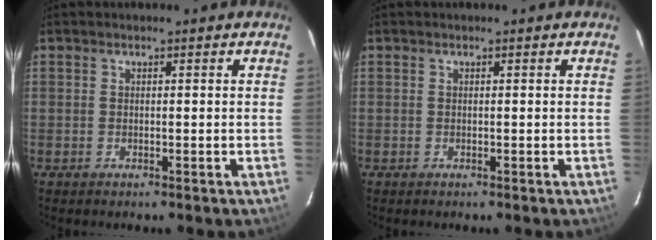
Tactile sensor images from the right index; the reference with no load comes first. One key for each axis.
{"total": 0.0}